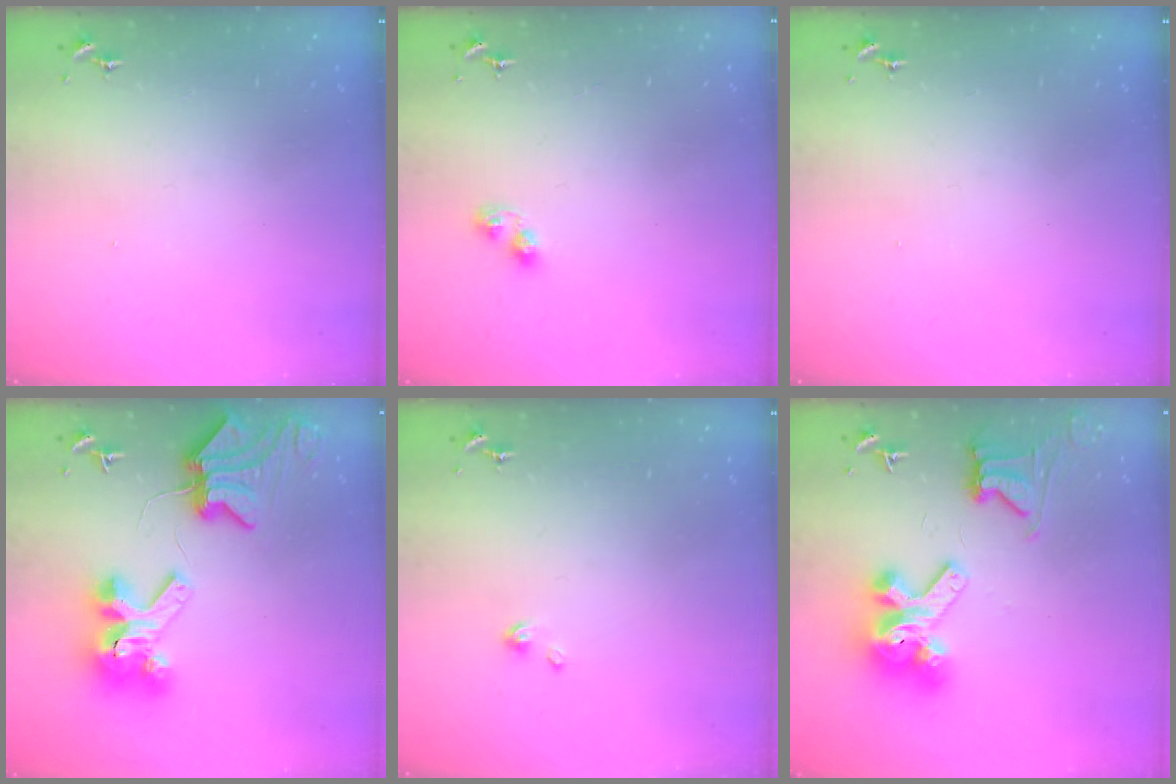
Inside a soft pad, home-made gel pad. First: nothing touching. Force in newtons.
{"total": 2.6, "press": 2.6, "slide": 0.4}
{"total": 0.0}
{"total": 10.2, "press": 10.1, "slide": 1.5}
{"total": 2.9, "press": 2.9, "slide": 0.2}
{"total": 13.5, "press": 13.4, "slide": 1.7}